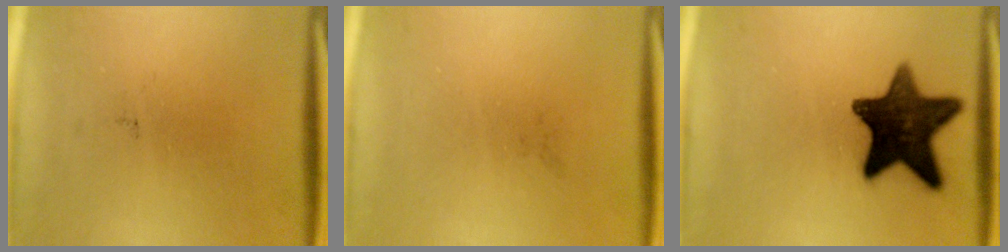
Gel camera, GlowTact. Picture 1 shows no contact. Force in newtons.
{"total": 0.0}
{"total": 15.0}